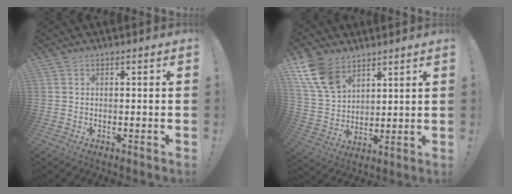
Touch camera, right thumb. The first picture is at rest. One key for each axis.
{"total": 13.5, "fx": 8.5, "fy": 8.2, "fz": 6.5, "tx": -0.136, "ty": -0.040, "tz": 0.167}